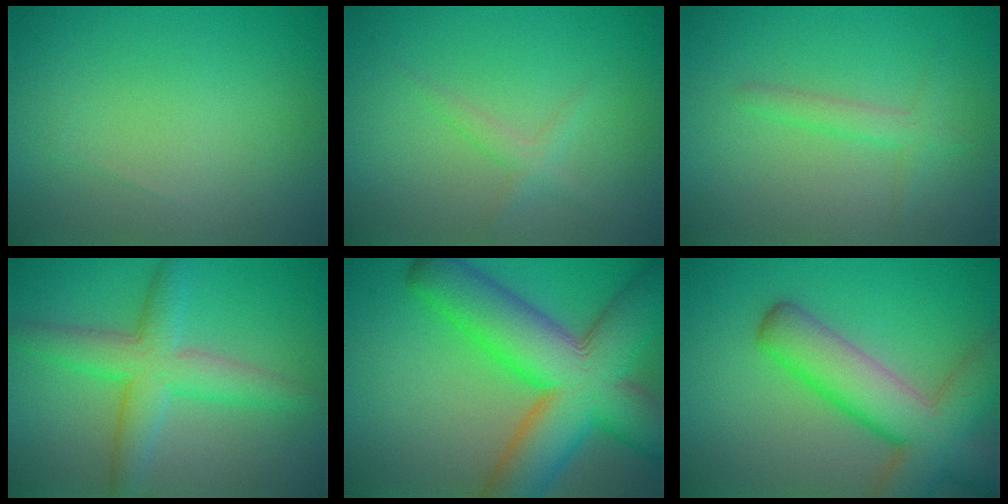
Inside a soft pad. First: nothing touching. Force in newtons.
{"total": 1.4, "press": 1.4, "slide": 0.1}
{"total": 1.8, "press": 1.8, "slide": 0.1}
{"total": 5.3, "press": 5.3, "slide": 0.0}
{"total": 13.9, "press": 13.9, "slide": 0.6}
{"total": 9.4, "press": 9.4, "slide": 0.5}